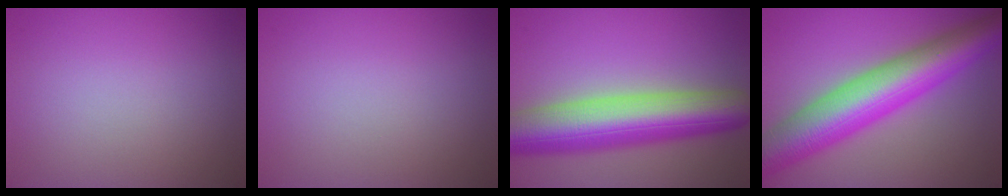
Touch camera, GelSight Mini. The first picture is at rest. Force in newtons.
{"total": 0.0}
{"total": 10.9, "press": 10.9, "slide": 0.1}
{"total": 11.2, "press": 11.2, "slide": 0.2}